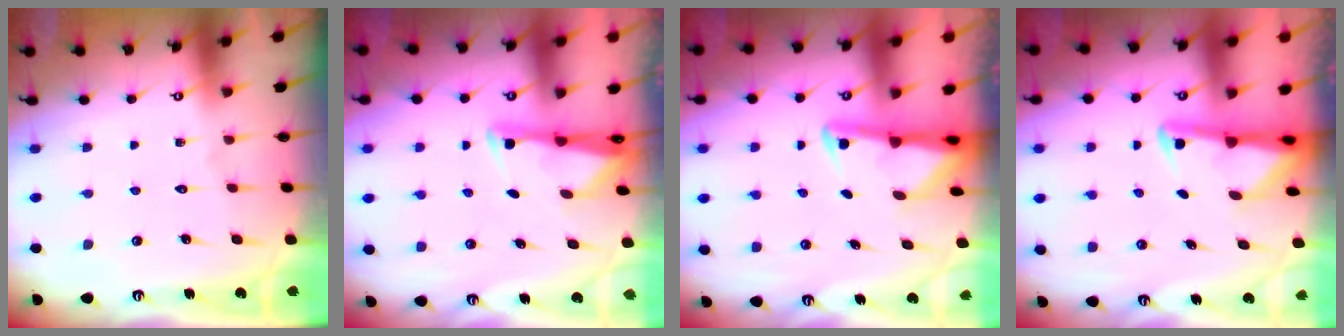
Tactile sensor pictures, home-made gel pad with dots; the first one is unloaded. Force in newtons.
{"total": 2.7, "press": 2.7, "slide": 0.4}
{"total": 2.8, "press": 2.7, "slide": 0.7}
{"total": 2.8, "press": 2.7, "slide": 0.7}